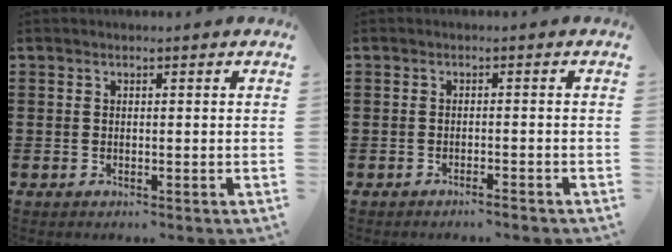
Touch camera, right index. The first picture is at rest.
{"total": 1.2, "force": [-1.1, 0.0, 0.5], "torque": [-0.011, 0.000, -0.021]}